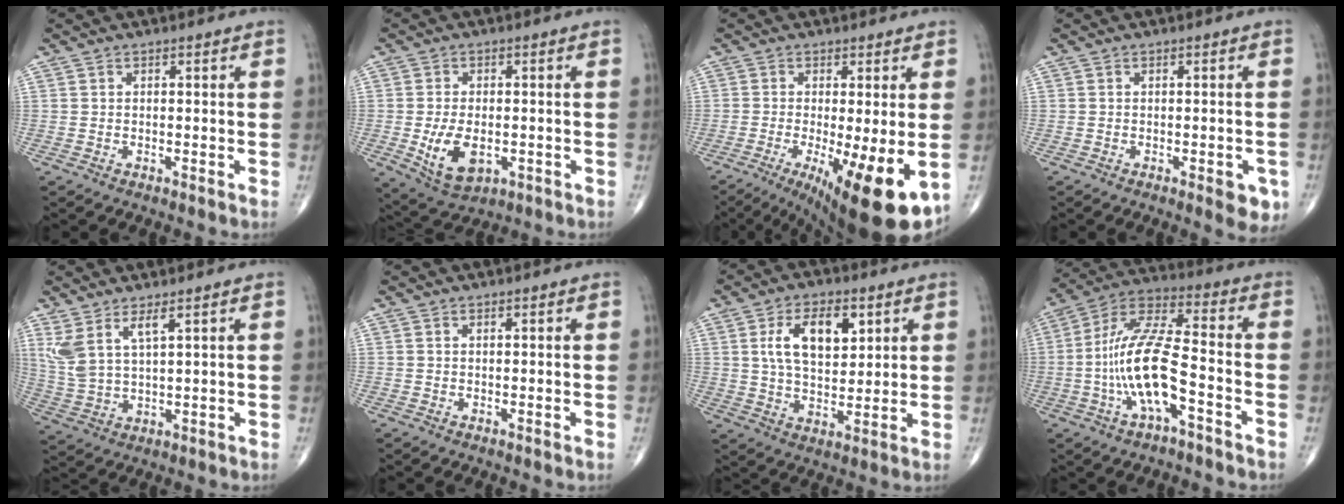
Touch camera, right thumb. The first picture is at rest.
{"total": 8.7, "force": [-1.9, 5.0, 6.9], "torque": [-0.120, -0.008, -0.019]}
{"total": 14.7, "force": [-4.4, 3.5, 13.5], "torque": [-0.178, -0.025, -0.054]}
{"total": 4.3, "force": [-1.8, 1.6, 3.6], "torque": [-0.027, -0.004, -0.017]}
{"total": 7.3, "force": [4.0, 2.1, 5.7], "torque": [-0.135, -0.024, 0.094]}
{"total": 0.0}
{"total": 11.9, "force": [3.9, 6.4, 9.2], "torque": [-0.141, -0.011, 0.073]}
{"total": 15.2, "force": [-4.3, 4.7, 13.8], "torque": [-0.280, 0.047, -0.081]}